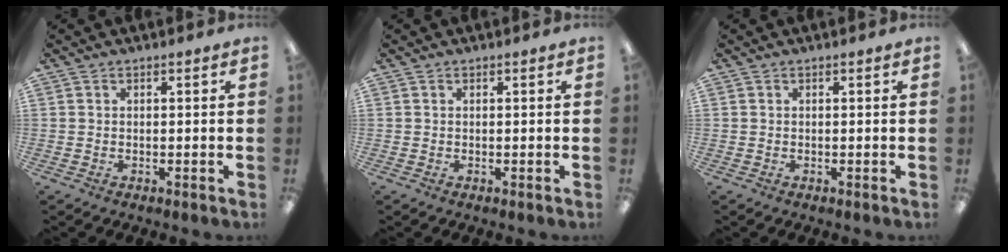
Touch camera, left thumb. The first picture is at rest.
{"total": 0.0}
{"total": 0.0}